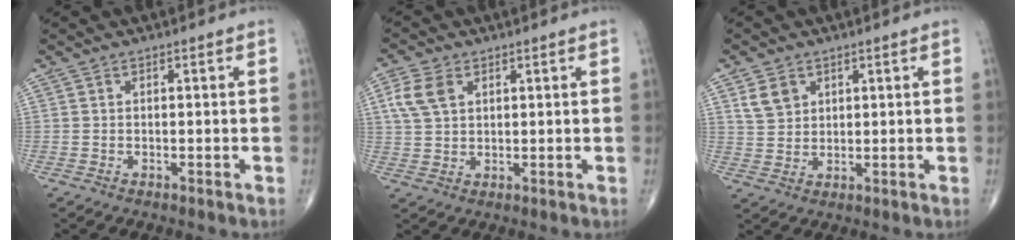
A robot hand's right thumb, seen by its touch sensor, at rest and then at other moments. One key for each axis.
{"total": 6.1, "fx": 2.3, "fy": 4.0, "fz": 4.0, "tx": -0.082, "ty": 0.004, "tz": 0.047}
{"total": 4.8, "fx": 2.4, "fy": 3.6, "fz": 2.1, "tx": -0.026, "ty": -0.011, "tz": 0.051}